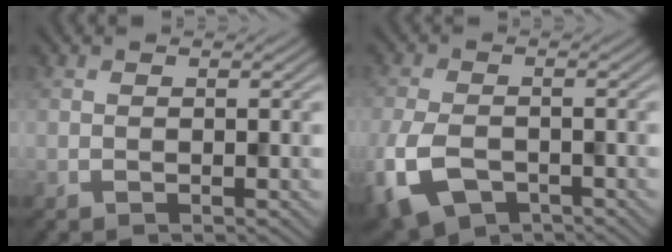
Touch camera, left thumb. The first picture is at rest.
{"total": 7.8, "force": [-4.0, 4.3, 5.2], "torque": [-0.130, -0.019, -0.078]}